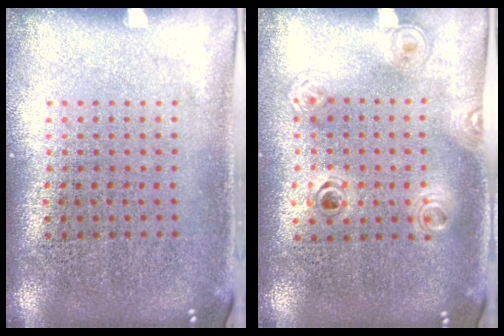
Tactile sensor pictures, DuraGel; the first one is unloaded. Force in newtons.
{"total": 1.2, "press": 1.1, "slide": 0.5}